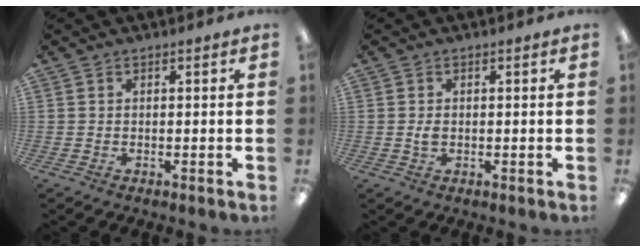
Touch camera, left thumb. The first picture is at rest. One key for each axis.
{"total": 1.6, "fx": 0.0, "fy": 1.0, "fz": 1.3, "tx": -0.025, "ty": 0.000, "tz": -0.001}